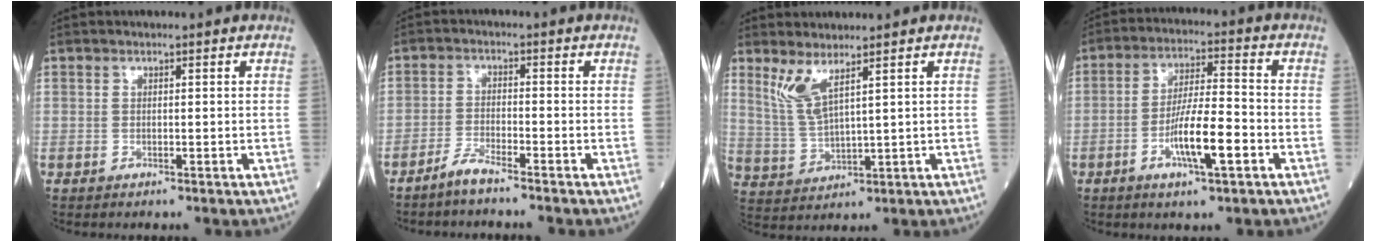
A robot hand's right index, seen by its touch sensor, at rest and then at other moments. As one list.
[{"total": 3.2, "force": [-2.9, -0.2, 1.5], "torque": [-0.039, -0.007, -0.060]}, {"total": 5.1, "force": [3.3, 0.4, 3.9], "torque": [-0.094, -0.009, 0.080]}, {"total": 9.2, "force": [-3.4, 1.2, 8.5], "torque": [-0.157, 0.000, -0.058]}]